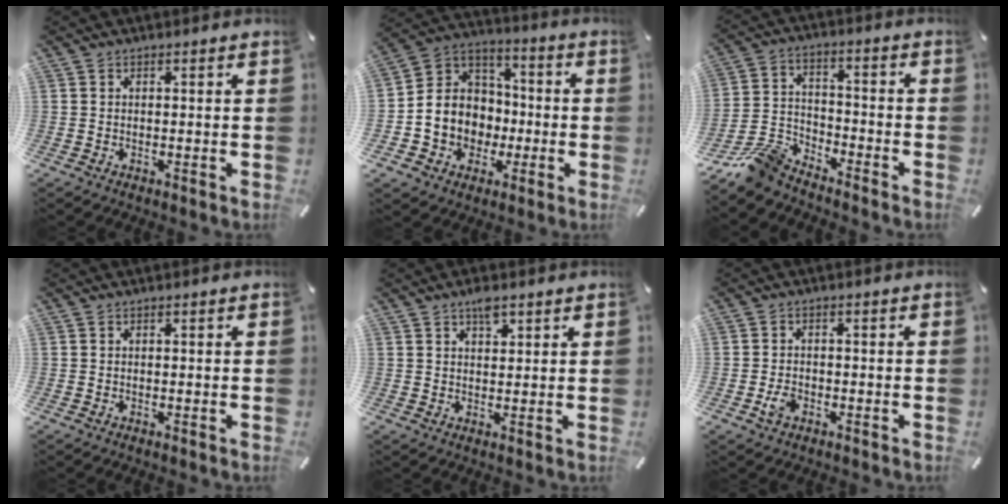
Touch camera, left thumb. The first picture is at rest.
{"total": 11.3, "force": [-3.2, 10.6, 2.0], "torque": [-0.050, 0.008, -0.054]}
{"total": 10.8, "force": [-9.6, 3.7, 3.3], "torque": [-0.064, 0.046, -0.186]}
{"total": 0.0}
{"total": 3.6, "force": [2.2, 1.8, 2.2], "torque": [-0.033, -0.004, 0.036]}
{"total": 3.0, "force": [-1.4, 2.0, 1.7], "torque": [-0.036, 0.004, -0.025]}